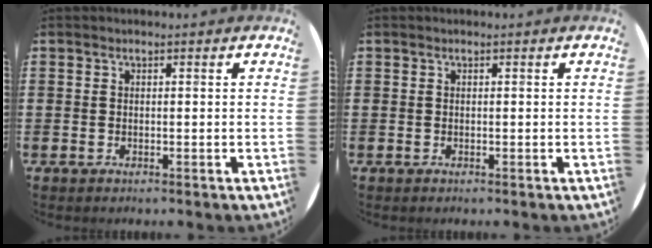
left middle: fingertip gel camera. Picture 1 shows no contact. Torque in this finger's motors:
{"motor_torque": [-0.43, 0.07, -0.05, -0.01]}